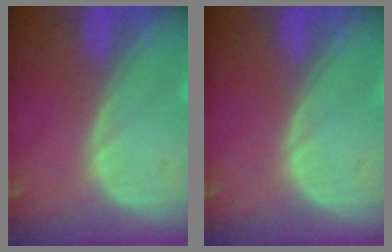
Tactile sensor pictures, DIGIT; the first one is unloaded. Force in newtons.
{"total": 0.0}